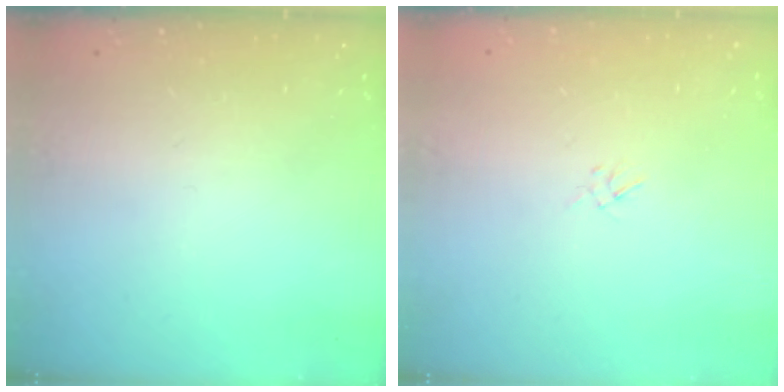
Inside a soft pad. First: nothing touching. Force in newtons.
{"total": 1.0, "press": 0.9, "slide": 0.4}